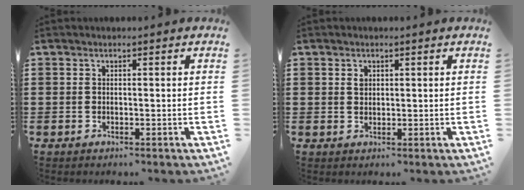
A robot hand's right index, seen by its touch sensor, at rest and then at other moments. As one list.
[{"total": 1.1, "force": [0.5, 0.8, 0.6], "torque": [-0.013, 0.003, 0.010]}]